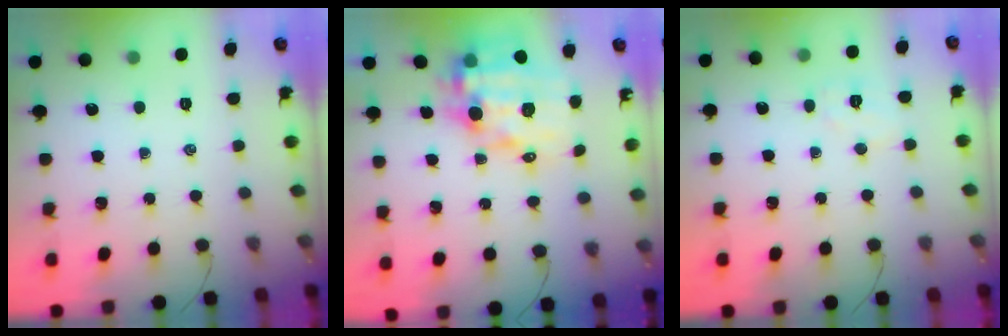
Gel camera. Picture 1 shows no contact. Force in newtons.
{"total": 14.1, "press": 13.6, "slide": 3.5}
{"total": 4.5, "press": 4.4, "slide": 1.0}